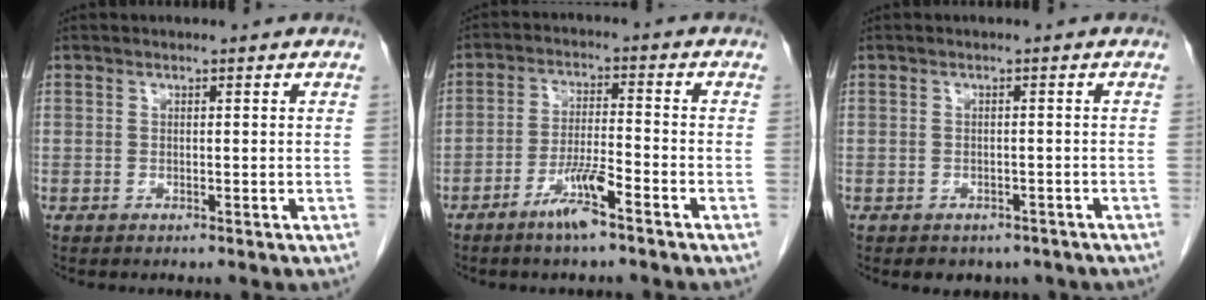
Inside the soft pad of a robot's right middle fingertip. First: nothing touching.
{"total": 6.2, "force": [-4.0, 0.3, 4.7], "torque": [-0.093, -0.003, -0.076]}
{"total": 4.9, "force": [-3.8, 2.7, 1.2], "torque": [-0.007, 0.008, -0.041]}